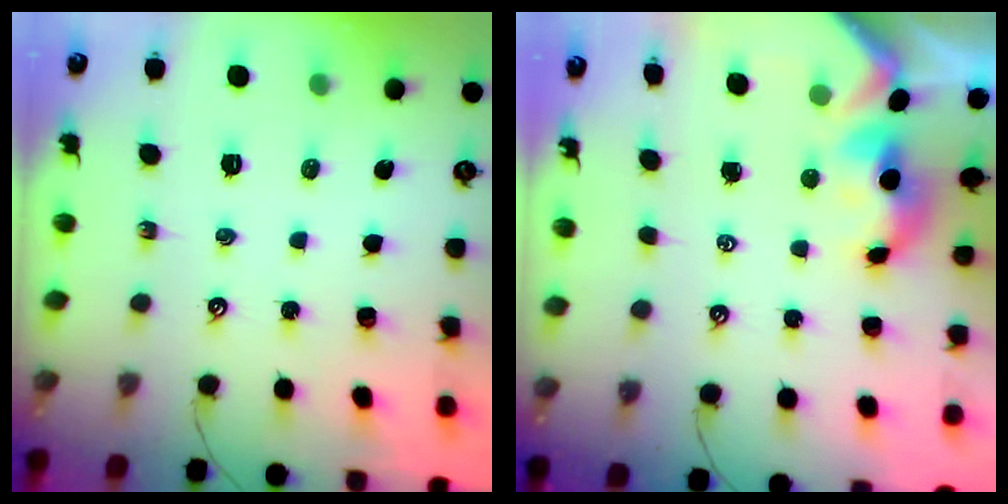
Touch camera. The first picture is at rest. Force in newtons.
{"total": 1.0, "press": 0.7, "slide": 0.7}